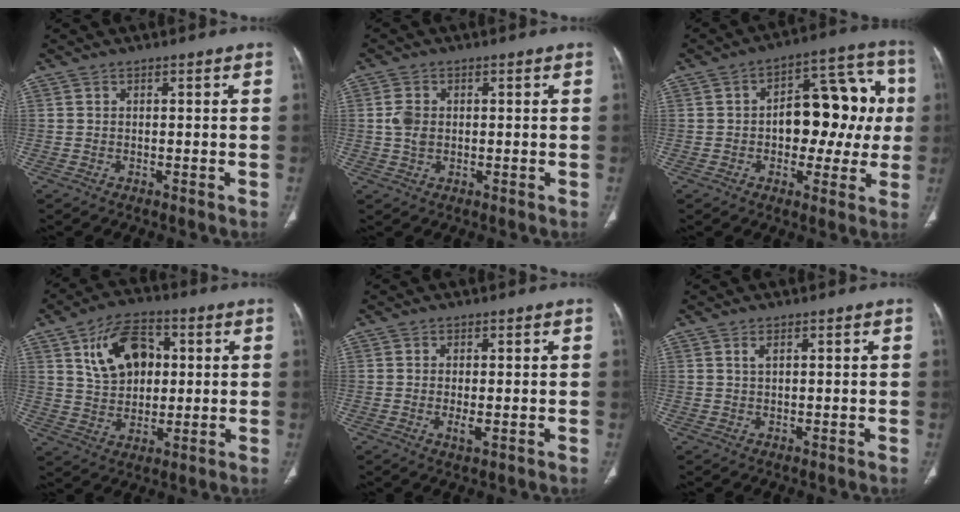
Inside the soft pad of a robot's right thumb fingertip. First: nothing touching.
{"total": 3.5, "force": [0.2, 2.5, 2.4], "torque": [-0.049, 0.002, 0.003]}
{"total": 16.9, "force": [0.3, 10.0, 13.7], "torque": [-0.125, 0.043, 0.004]}
{"total": 13.1, "force": [3.8, 8.8, 9.0], "torque": [-0.124, 0.002, 0.067]}
{"total": 2.2, "force": [-0.3, 0.8, 2.1], "torque": [-0.042, -0.006, -0.005]}
{"total": 1.2, "force": [0.6, 0.4, 0.9], "torque": [-0.020, 0.002, 0.014]}